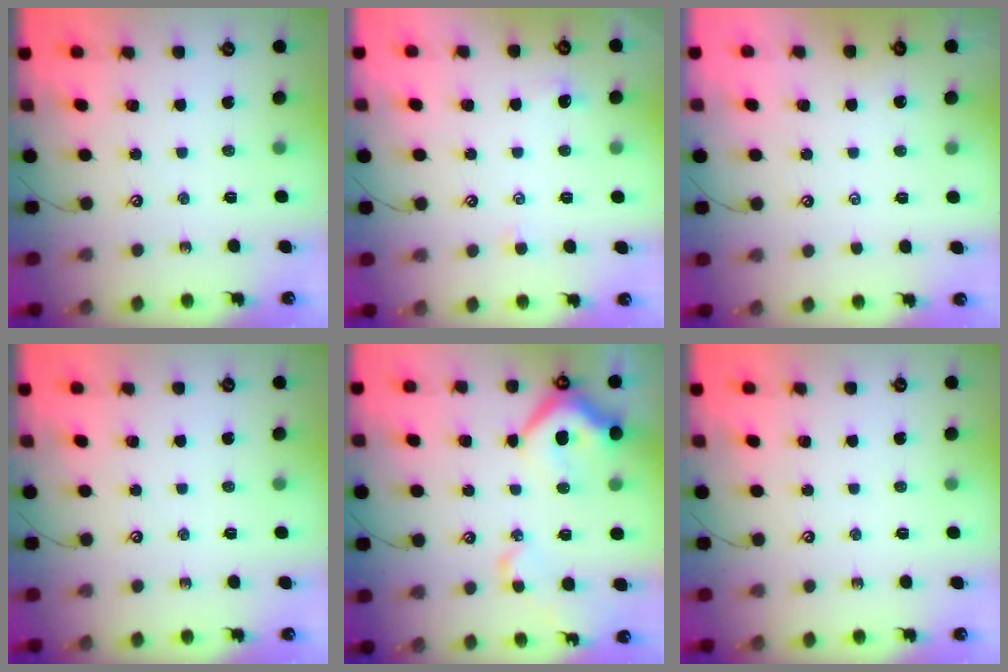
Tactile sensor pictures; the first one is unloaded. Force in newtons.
{"total": 0.8, "press": 0.7, "slide": 0.5}
{"total": 3.1, "press": 3.1, "slide": 0.1}
{"total": 0.0}
{"total": 10.6, "press": 10.5, "slide": 1.9}
{"total": 0.0}